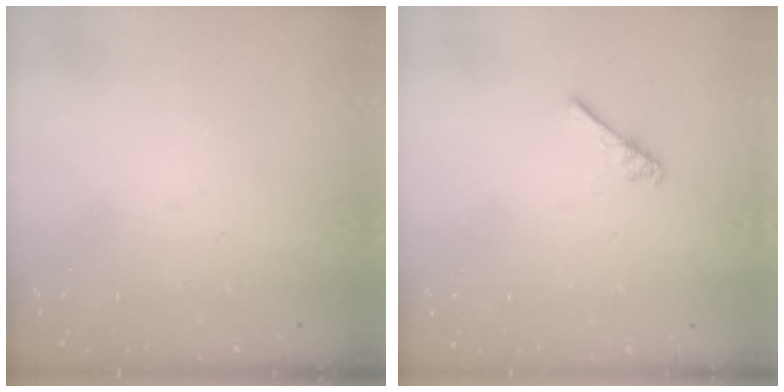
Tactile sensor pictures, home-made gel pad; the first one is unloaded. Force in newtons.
{"total": 2.9, "press": 2.9, "slide": 0.4}